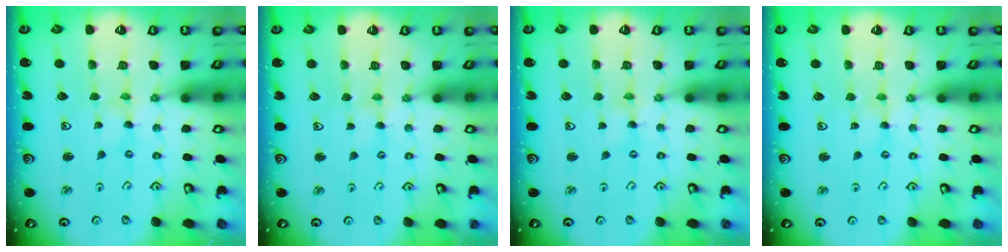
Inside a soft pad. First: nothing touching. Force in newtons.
{"total": 2.9, "press": 2.9, "slide": 0.3}
{"total": 0.0}
{"total": 1.1, "press": 1.0, "slide": 0.3}